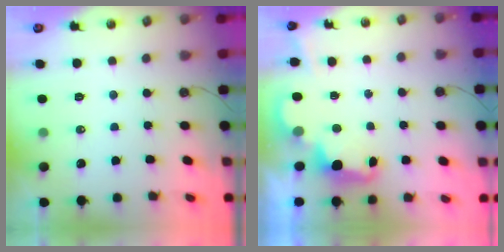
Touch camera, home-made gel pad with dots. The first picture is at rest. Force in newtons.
{"total": 2.3, "press": 2.3, "slide": 0.5}